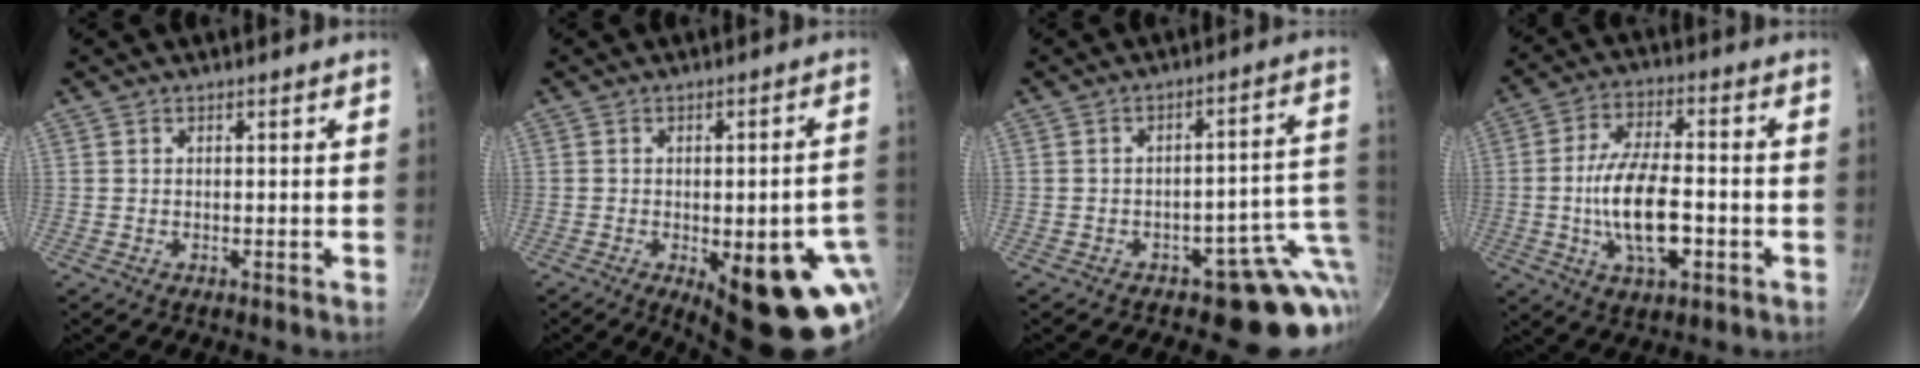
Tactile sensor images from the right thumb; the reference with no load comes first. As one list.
[{"total": 18.6, "force": [-5.8, 6.7, 16.3], "torque": [-0.152, 0.000, -0.061]}, {"total": 10.2, "force": [-2.2, 6.3, 7.8], "torque": [-0.035, 0.022, -0.027]}, {"total": 14.0, "force": [-3.1, 6.1, 12.2], "torque": [-0.214, 0.020, -0.057]}]